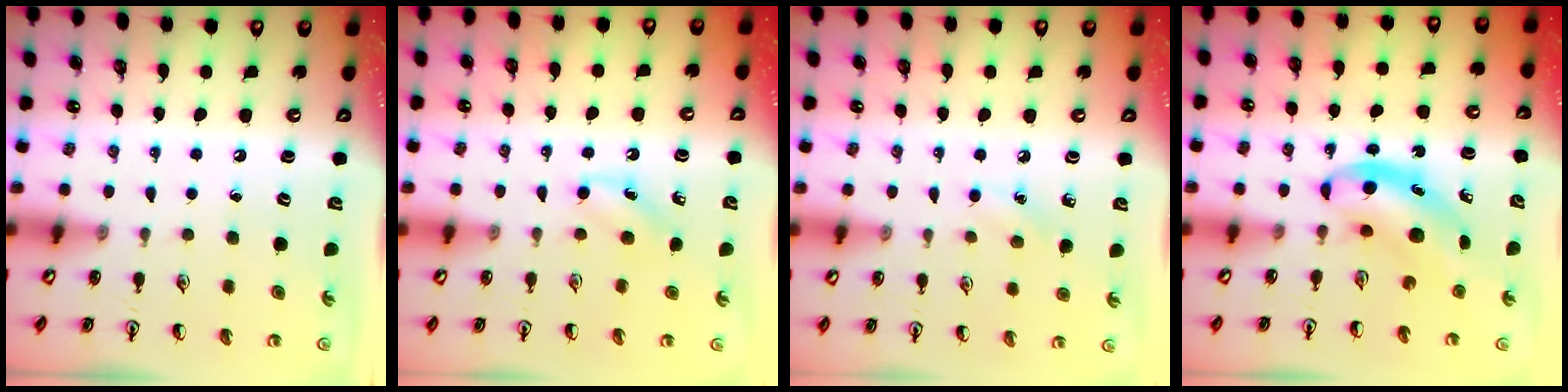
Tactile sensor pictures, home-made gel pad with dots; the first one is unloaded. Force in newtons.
{"total": 4.1, "press": 3.9, "slide": 1.3}
{"total": 5.9, "press": 5.7, "slide": 1.6}
{"total": 5.9, "press": 5.9, "slide": 0.6}